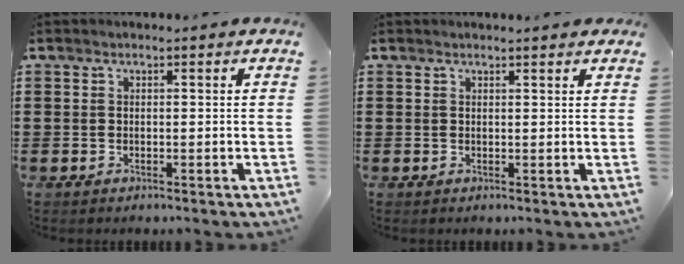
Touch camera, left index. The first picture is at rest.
{"total": 1.0, "force": [1.0, -0.1, 0.3], "torque": [-0.007, 0.000, 0.019]}